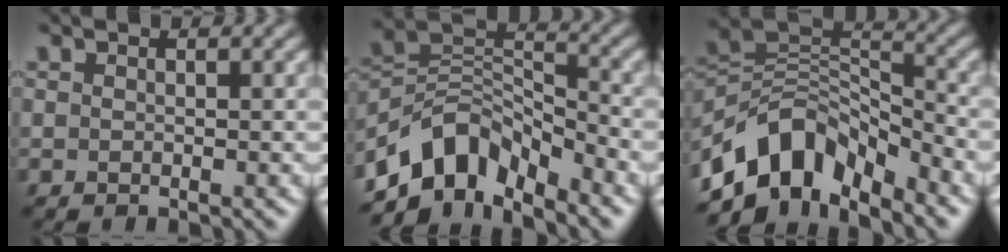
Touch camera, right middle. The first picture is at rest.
{"total": 7.6, "force": [-5.6, 3.8, 3.5], "torque": [-0.044, -0.001, -0.115]}
{"total": 9.0, "force": [-6.2, 4.6, 4.6], "torque": [-0.064, 0.002, -0.127]}